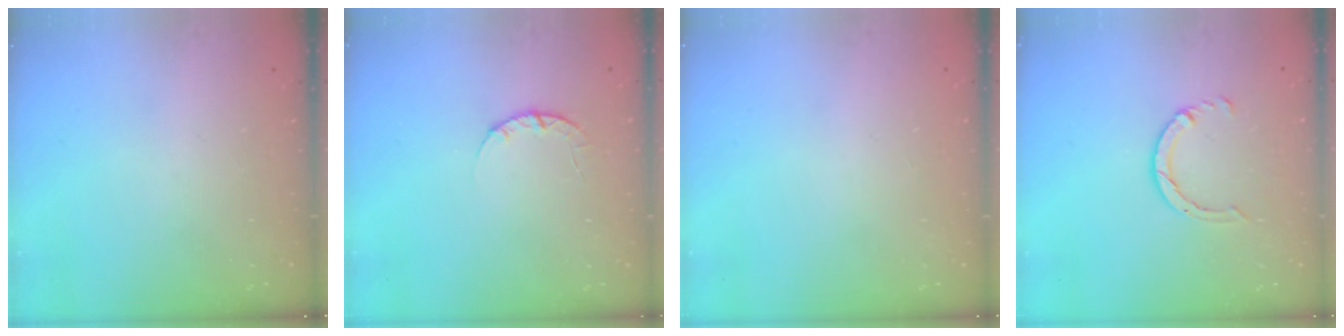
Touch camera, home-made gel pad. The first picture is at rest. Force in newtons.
{"total": 3.4, "press": 3.4, "slide": 0.4}
{"total": 2.6, "press": 2.6, "slide": 0.2}
{"total": 4.7, "press": 4.7, "slide": 0.4}